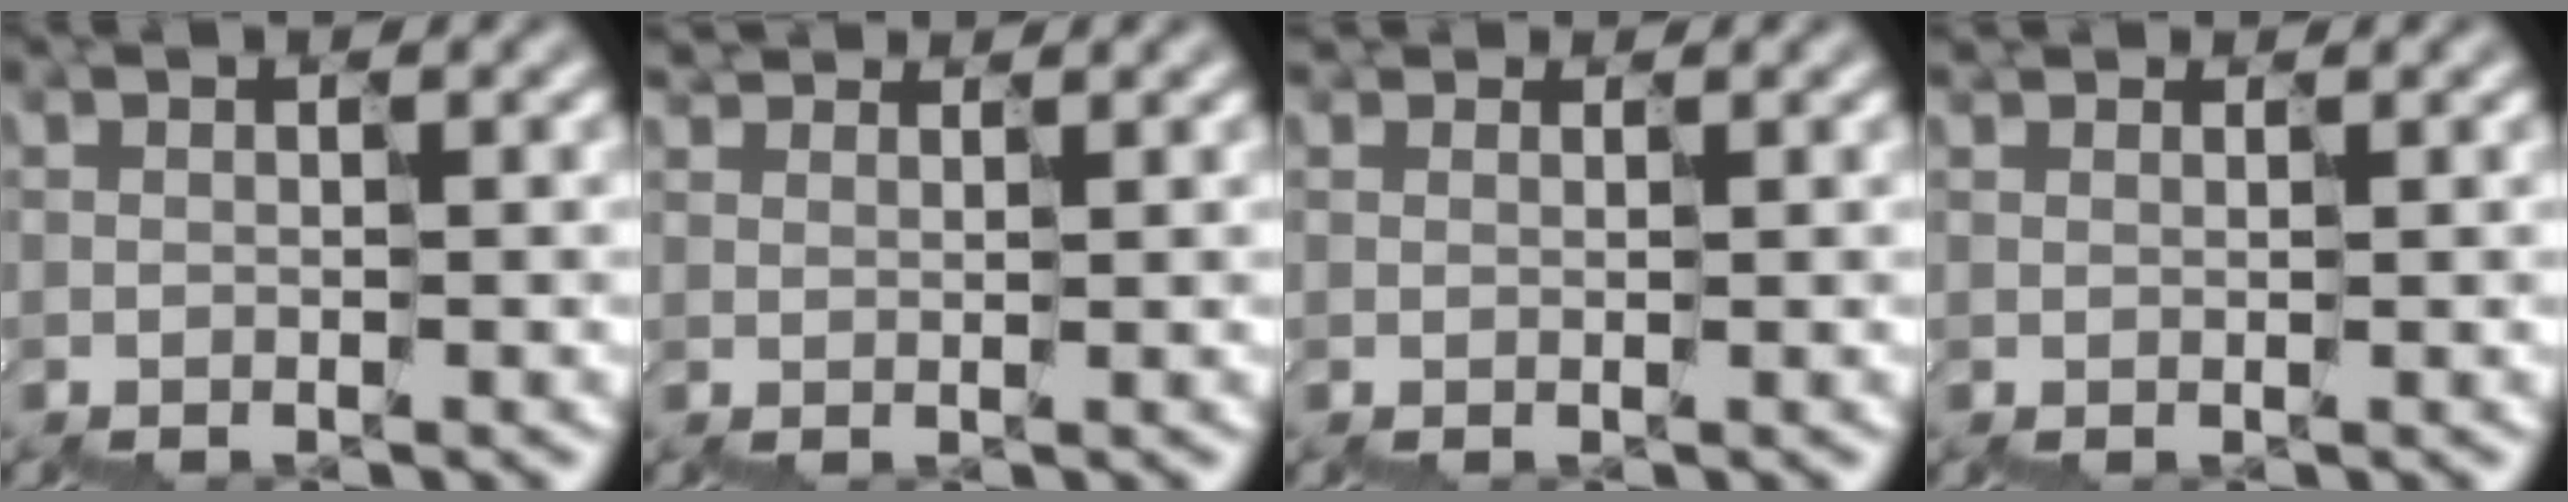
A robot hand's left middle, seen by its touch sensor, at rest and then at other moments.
{"total": 1.8, "force": [1.7, 0.4, -0.1], "torque": [-0.005, 0.018, 0.031]}
{"total": 0.7, "force": [0.6, 0.2, -0.1], "torque": [0.005, 0.009, 0.008]}
{"total": 0.9, "force": [0.7, 0.4, 0.2], "torque": [-0.001, 0.011, 0.012]}